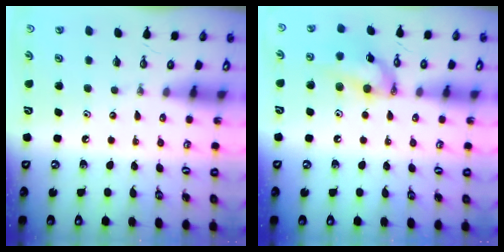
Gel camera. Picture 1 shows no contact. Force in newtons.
{"total": 12.7, "press": 12.7, "slide": 1.0}